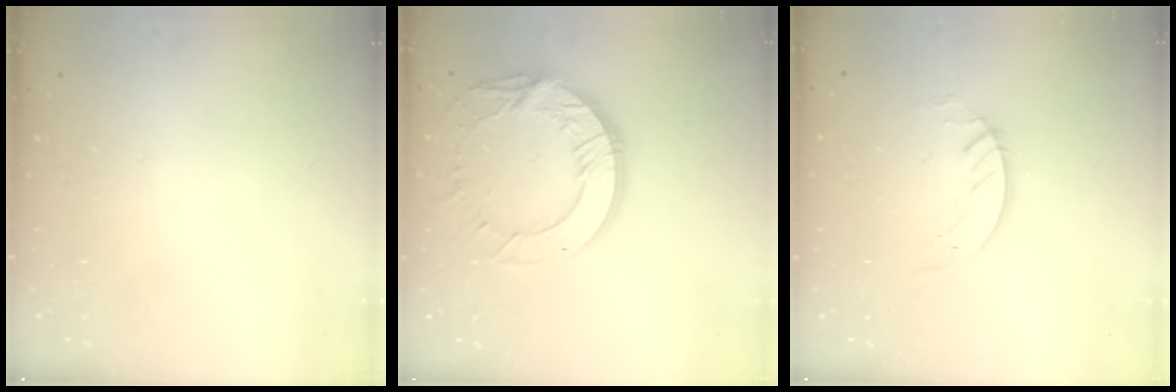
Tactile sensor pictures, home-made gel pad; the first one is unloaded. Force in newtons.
{"total": 16.0, "press": 15.9, "slide": 1.4}
{"total": 3.3, "press": 3.3, "slide": 0.2}